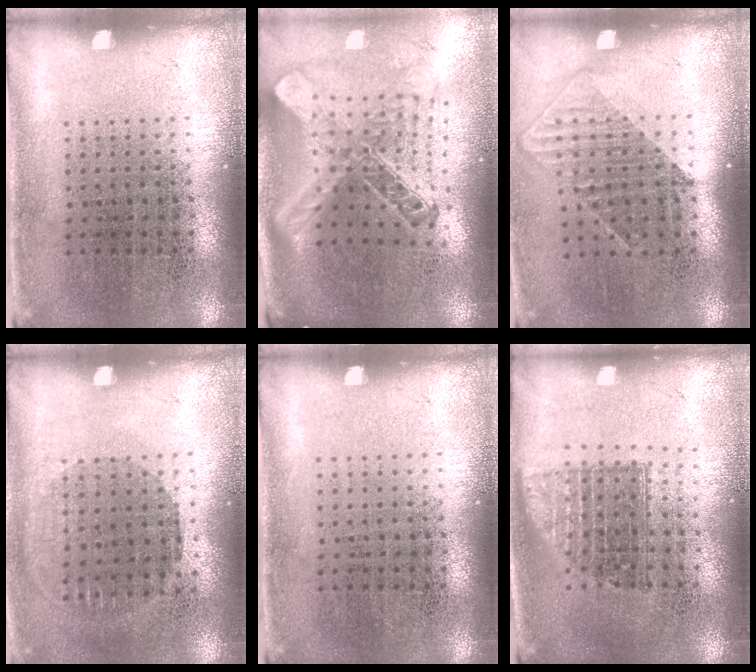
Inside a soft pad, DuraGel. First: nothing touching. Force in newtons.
{"total": 2.8, "press": 2.0, "slide": 1.9}
{"total": 1.3, "press": 0.9, "slide": 0.9}
{"total": 0.9, "press": 0.8, "slide": 0.4}
{"total": 0.0}
{"total": 1.4, "press": 1.1, "slide": 0.8}